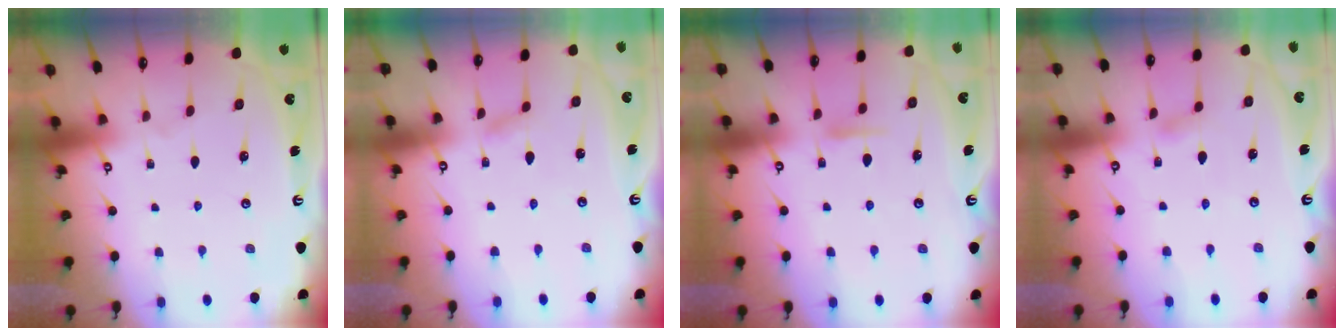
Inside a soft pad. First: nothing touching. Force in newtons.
{"total": 4.1, "press": 4.1, "slide": 0.4}
{"total": 6.7, "press": 6.7, "slide": 0.7}
{"total": 3.7, "press": 3.7, "slide": 0.4}